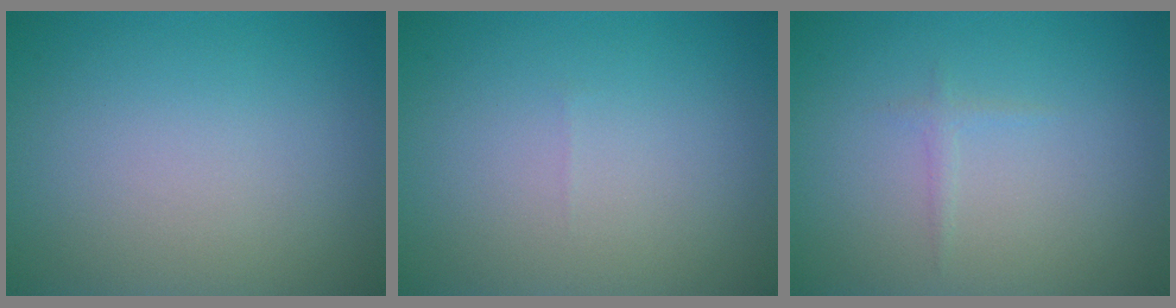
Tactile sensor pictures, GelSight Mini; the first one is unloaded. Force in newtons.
{"total": 0.0}
{"total": 0.6, "press": 0.6, "slide": 0.0}